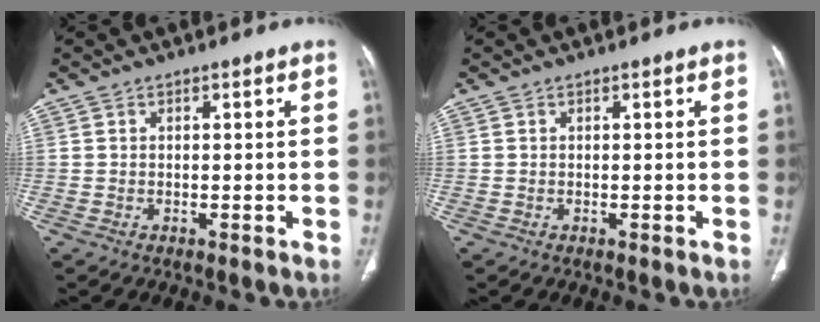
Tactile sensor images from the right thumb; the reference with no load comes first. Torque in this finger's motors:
{"motor_torque": [0.06, 0.06, -0.15, 0.15, 0.00]}